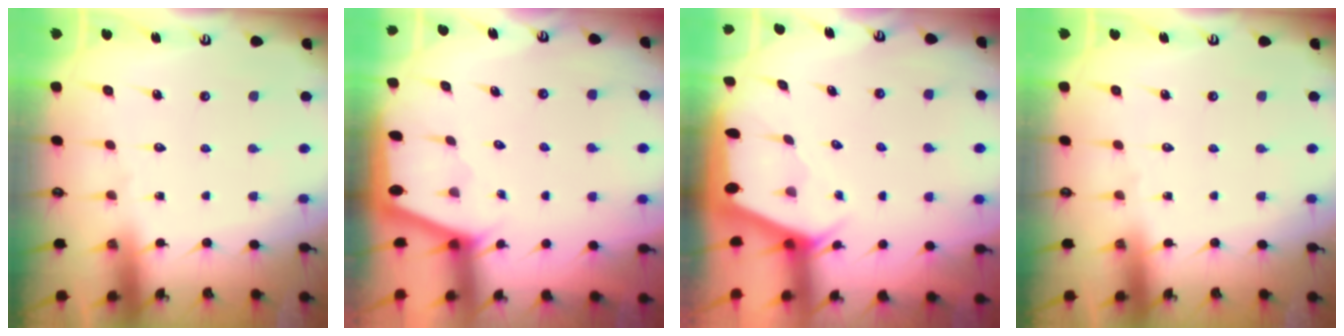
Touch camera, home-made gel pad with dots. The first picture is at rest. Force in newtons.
{"total": 1.8, "press": 1.8, "slide": 0.3}
{"total": 2.1, "press": 2.0, "slide": 0.3}
{"total": 0.0}